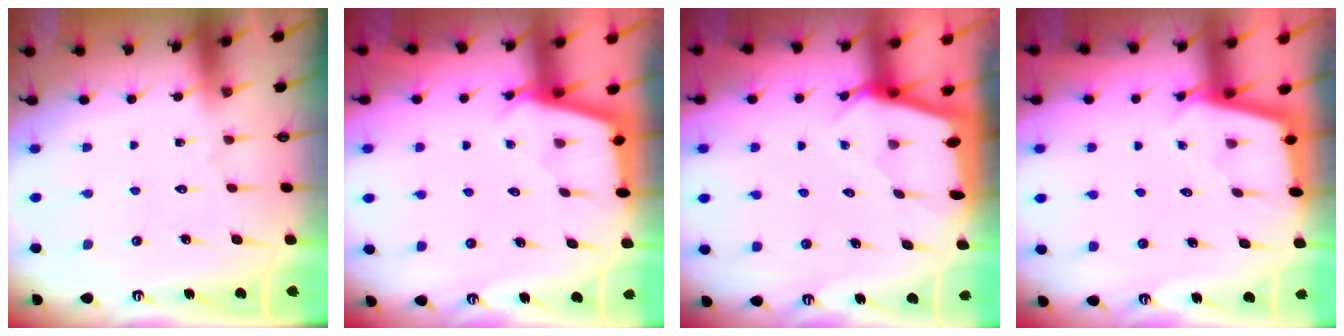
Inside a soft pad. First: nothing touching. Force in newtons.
{"total": 3.0, "press": 3.0, "slide": 0.4}
{"total": 1.9, "press": 1.9, "slide": 0.1}
{"total": 2.1, "press": 2.1, "slide": 0.2}